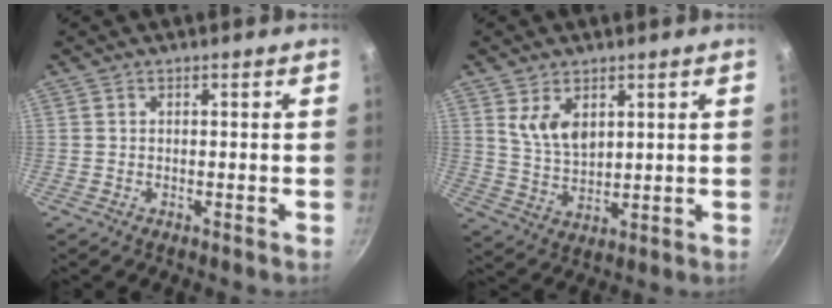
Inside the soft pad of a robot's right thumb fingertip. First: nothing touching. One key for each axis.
{"total": 6.9, "fx": 2.9, "fy": 4.1, "fz": 4.8, "tx": -0.072, "ty": -0.020, "tz": 0.066}